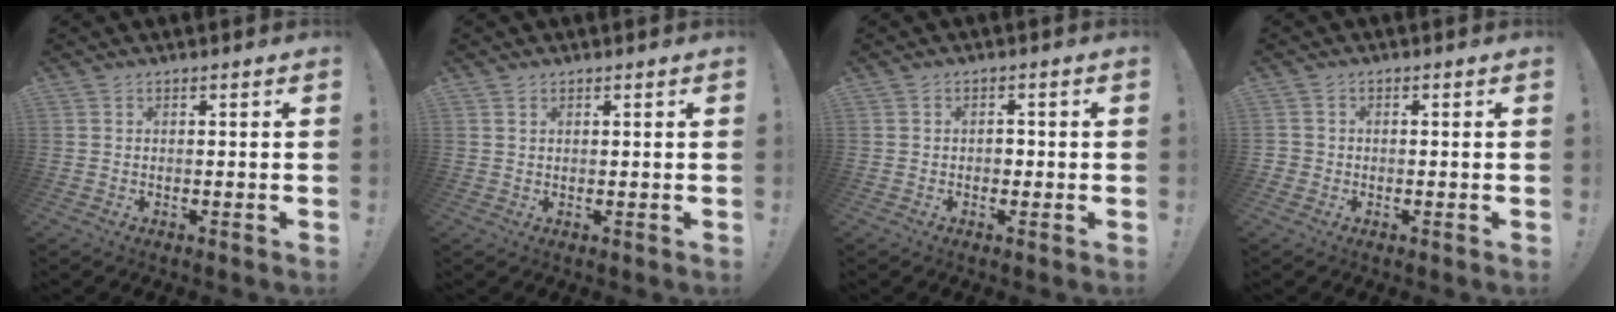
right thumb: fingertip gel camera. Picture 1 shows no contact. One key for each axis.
{"total": 0.9, "fx": 0.6, "fy": 0.6, "fz": 0.4, "tx": -0.003, "ty": -0.001, "tz": 0.011}
{"total": 1.9, "fx": -0.6, "fy": 1.6, "fz": 0.9, "tx": -0.012, "ty": 0.001, "tz": -0.013}
{"total": 1.7, "fx": -0.5, "fy": 1.5, "fz": 0.4, "tx": -0.007, "ty": 0.006, "tz": -0.009}